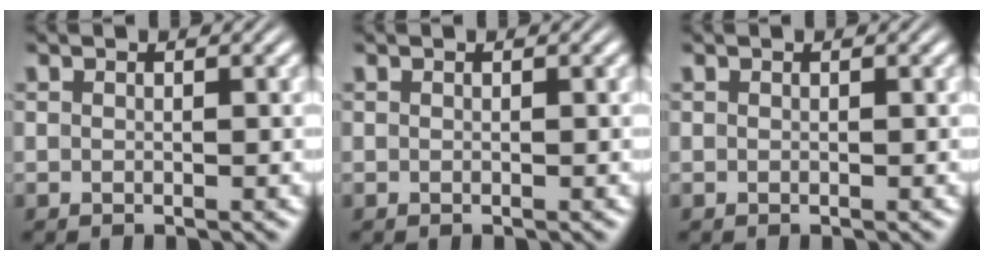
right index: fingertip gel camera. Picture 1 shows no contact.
{"total": 0.0}
{"total": 0.0}